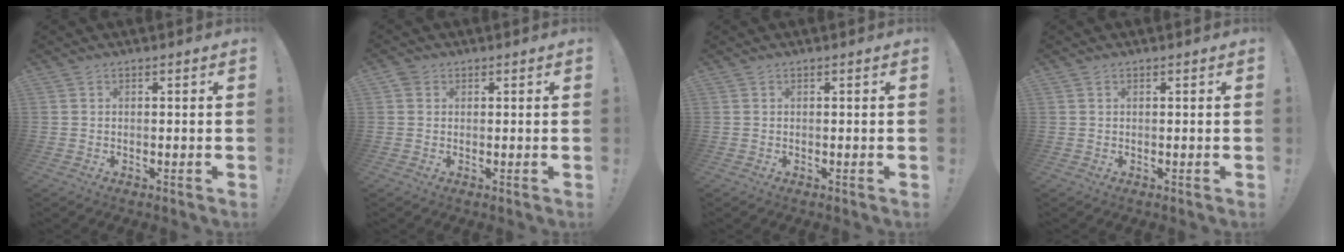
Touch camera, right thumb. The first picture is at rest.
{"total": 1.7, "force": [0.9, 1.4, 0.4], "torque": [-0.005, 0.000, 0.015]}
{"total": 0.0}
{"total": 0.0}